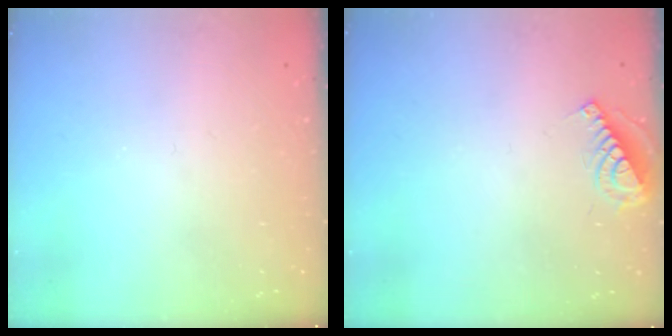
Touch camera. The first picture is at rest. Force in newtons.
{"total": 8.4, "press": 8.4, "slide": 0.2}